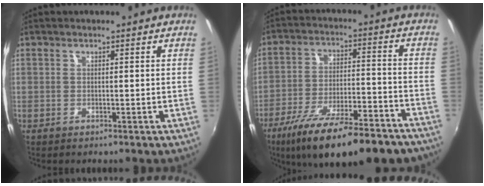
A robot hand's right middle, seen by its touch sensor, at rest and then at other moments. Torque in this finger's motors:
{"motor_torque": [1.55, -0.59, 0.69, 0.21]}